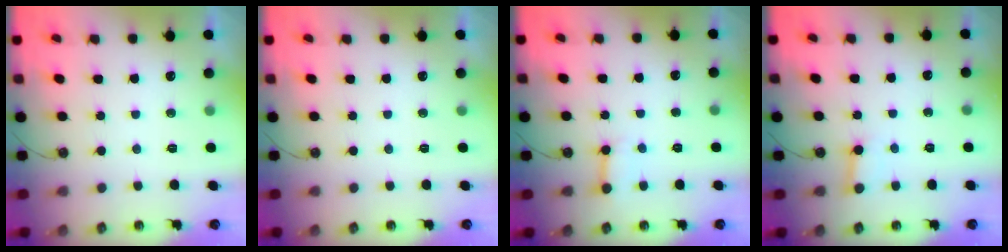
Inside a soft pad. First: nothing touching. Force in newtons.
{"total": 0.0}
{"total": 5.2, "press": 5.2, "slide": 0.7}
{"total": 3.7, "press": 3.7, "slide": 0.5}